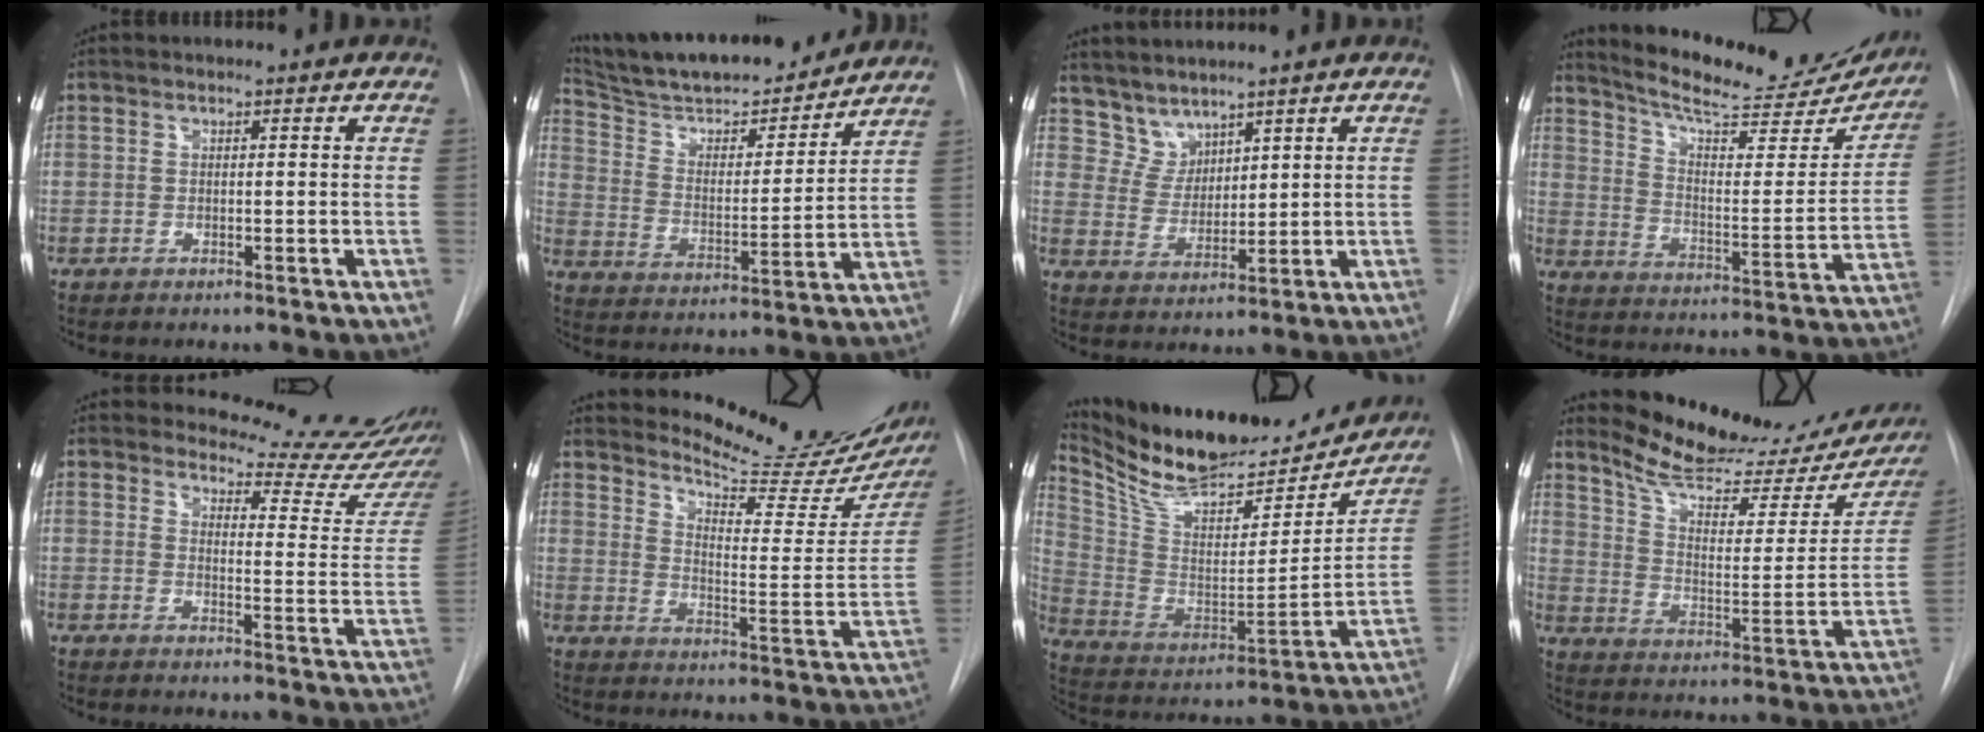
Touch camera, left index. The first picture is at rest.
{"total": 20.9, "force": [19.0, 3.5, 7.9], "torque": [-0.132, 0.000, 0.298]}
{"total": 4.7, "force": [4.4, 1.6, -0.2], "torque": [0.001, 0.009, 0.099]}
{"total": 24.1, "force": [21.8, 4.7, 8.9], "torque": [-0.130, -0.042, 0.293]}
{"total": 14.9, "force": [14.7, 1.4, 2.0], "torque": [-0.007, -0.111, 0.153]}
{"total": 19.8, "force": [18.6, 1.9, 6.6], "torque": [-0.097, -0.098, 0.239]}
{"total": 26.0, "force": [23.4, 7.0, 9.0], "torque": [-0.169, -0.031, 0.359]}
{"total": 23.1, "force": [20.7, 5.9, 8.4], "torque": [-0.113, -0.047, 0.274]}